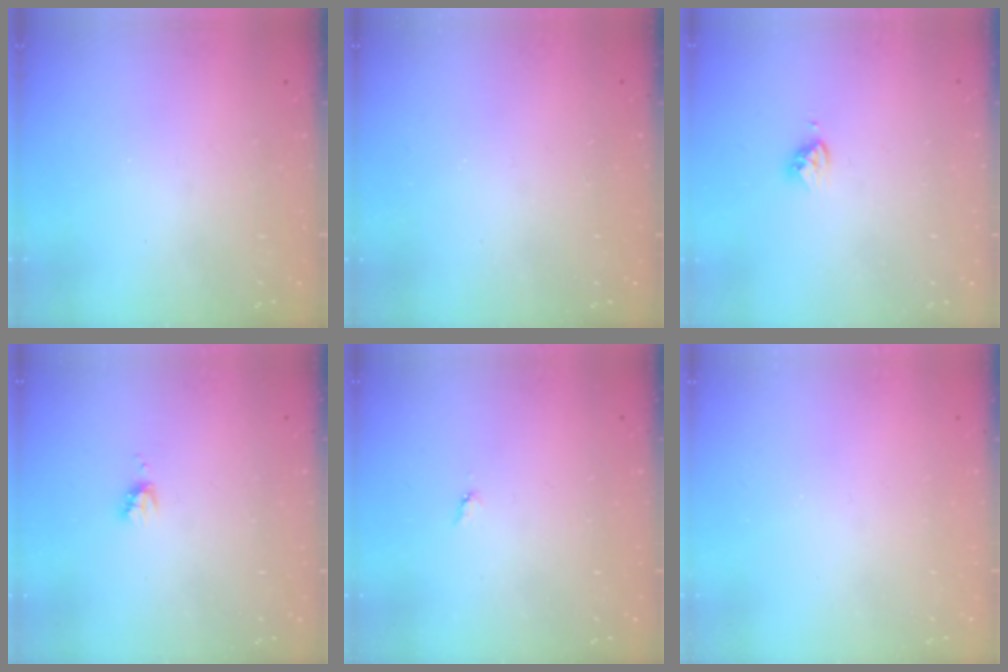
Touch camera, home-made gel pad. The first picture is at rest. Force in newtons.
{"total": 1.7, "press": 1.7, "slide": 0.2}
{"total": 3.6, "press": 3.5, "slide": 0.7}
{"total": 3.7, "press": 3.7, "slide": 0.4}
{"total": 3.9, "press": 3.8, "slide": 0.5}
{"total": 0.0}